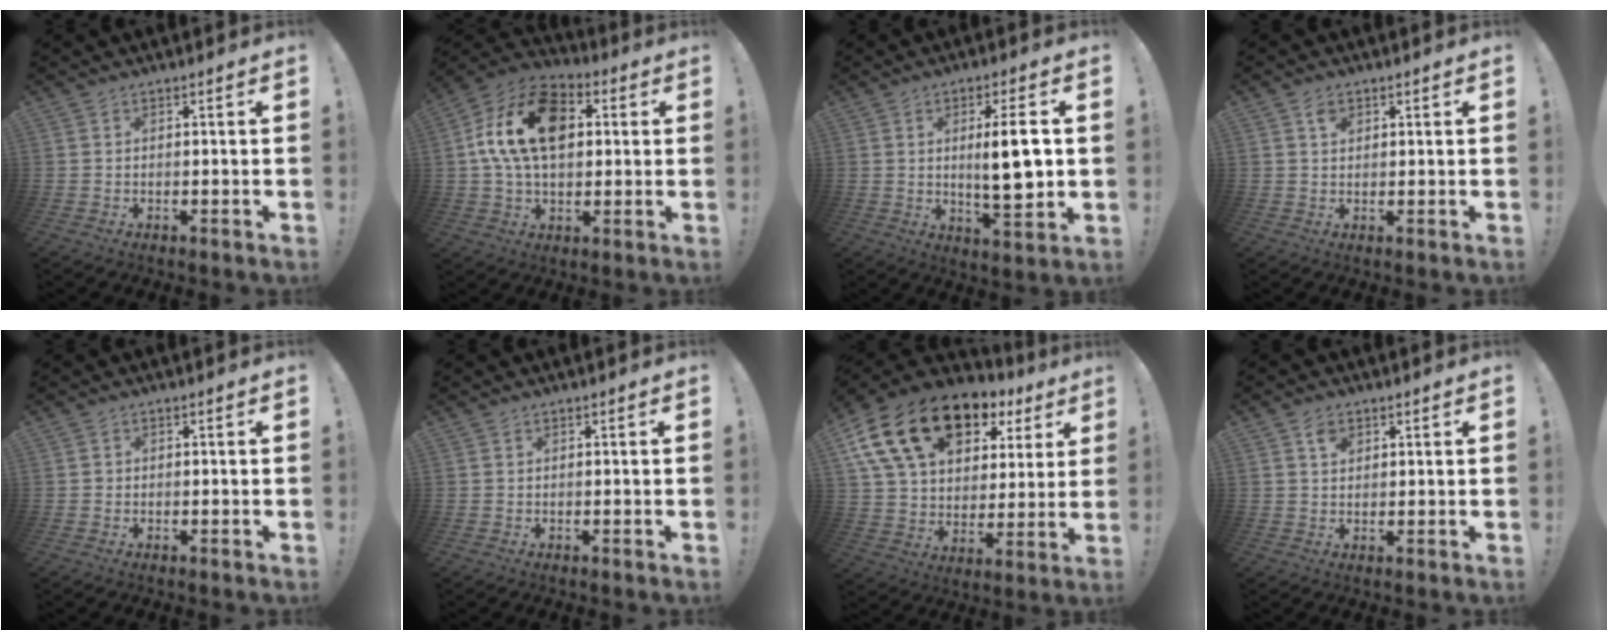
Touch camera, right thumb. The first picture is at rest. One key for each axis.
{"total": 19.0, "fx": 4.2, "fy": 12.4, "fz": 13.8, "tx": -0.234, "ty": 0.002, "tz": 0.076}
{"total": 11.5, "fx": 1.1, "fy": 2.3, "fz": 11.2, "tx": -0.172, "ty": -0.009, "tz": 0.011}
{"total": 2.5, "fx": 1.3, "fy": 1.7, "fz": 1.2, "tx": -0.005, "ty": -0.006, "tz": 0.018}
{"total": 0.8, "fx": -0.1, "fy": 0.8, "fz": 0.1, "tx": -0.005, "ty": 0.003, "tz": -0.002}
{"total": 0.0}
{"total": 21.8, "fx": 12.3, "fy": 12.7, "fz": 12.8, "tx": -0.211, "ty": -0.055, "tz": 0.232}
{"total": 3.0, "fx": 1.6, "fy": 2.2, "fz": 1.4, "tx": -0.011, "ty": -0.008, "tz": 0.025}